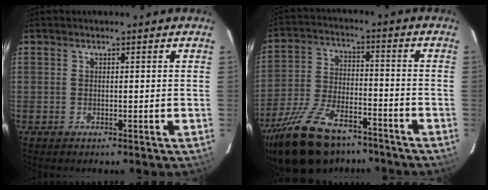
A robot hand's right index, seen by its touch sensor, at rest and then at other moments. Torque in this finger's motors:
{"motor_torque": [1.04, -1.10, 0.76, 0.18]}